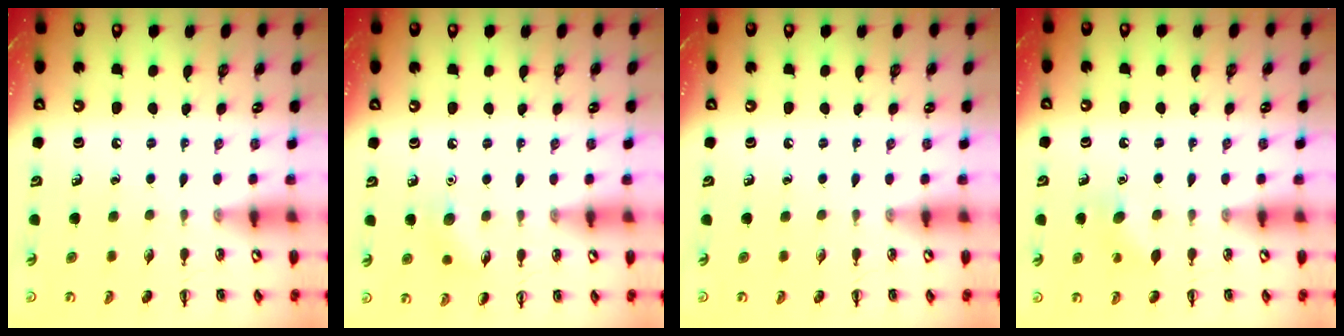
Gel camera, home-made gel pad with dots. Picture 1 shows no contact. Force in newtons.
{"total": 6.5, "press": 6.3, "slide": 1.6}
{"total": 0.0}
{"total": 5.1, "press": 4.9, "slide": 1.5}